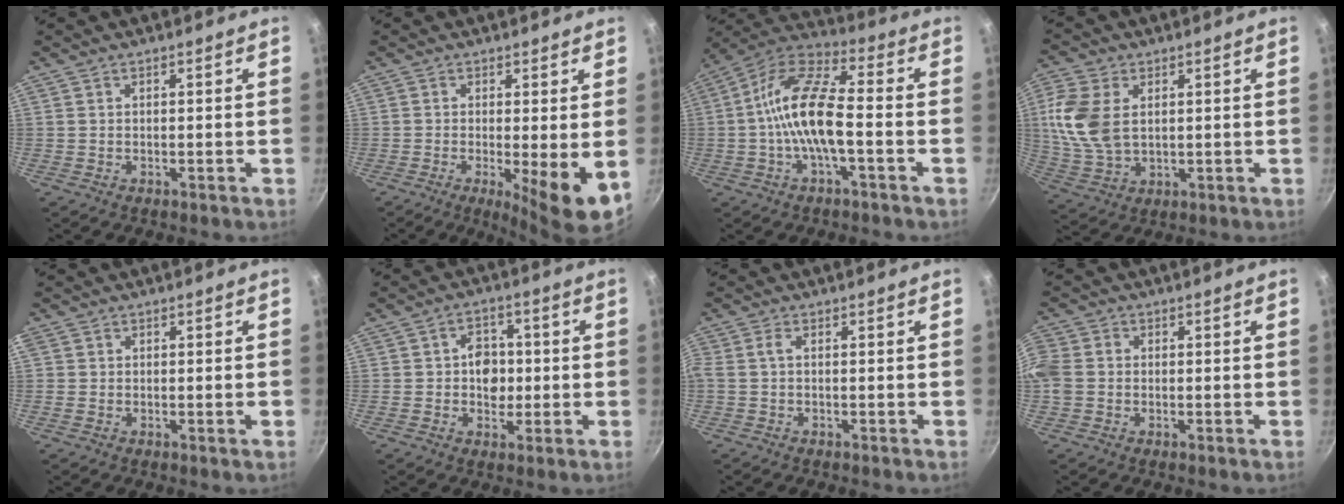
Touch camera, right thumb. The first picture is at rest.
{"total": 7.5, "force": [-1.0, 1.2, 7.3], "torque": [-0.109, -0.014, -0.014]}
{"total": 13.9, "force": [-2.3, 5.0, 12.8], "torque": [-0.243, 0.041, -0.061]}
{"total": 11.7, "force": [2.3, 7.6, 8.6], "torque": [-0.178, -0.006, 0.049]}
{"total": 1.8, "force": [-0.4, 1.3, 1.2], "torque": [-0.018, 0.003, -0.011]}
{"total": 6.8, "force": [-0.1, 5.6, 3.8], "torque": [-0.018, 0.005, -0.007]}
{"total": 2.0, "force": [-0.3, 0.7, 1.9], "torque": [-0.052, 0.006, -0.008]}
{"total": 6.8, "force": [-0.9, 5.7, 3.7], "torque": [-0.082, 0.009, -0.033]}